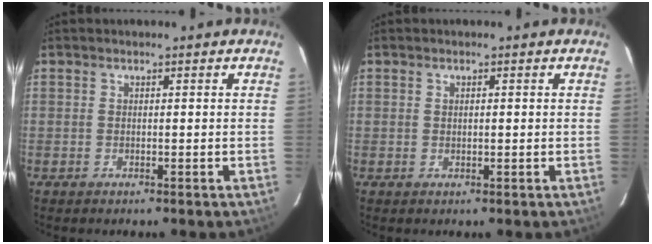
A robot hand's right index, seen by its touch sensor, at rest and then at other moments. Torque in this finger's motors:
{"motor_torque": [-0.10, 0.12, -0.06, 0.00]}